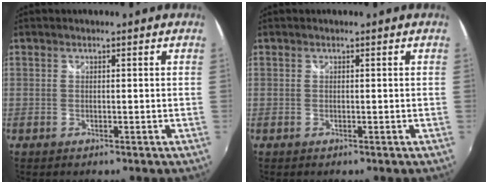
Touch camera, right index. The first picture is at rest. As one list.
[{"total": 0.0}]